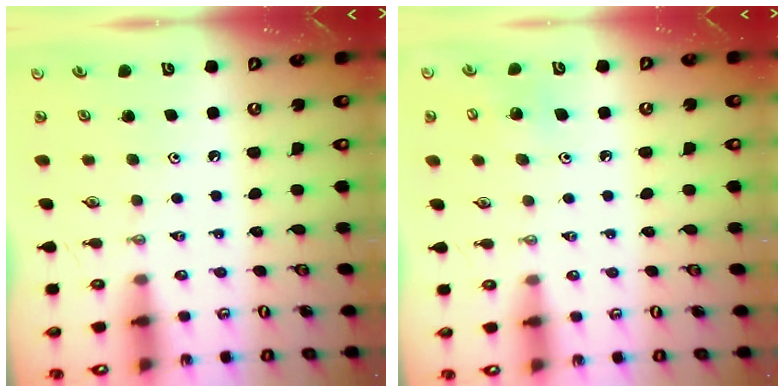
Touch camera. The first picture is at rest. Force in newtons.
{"total": 7.0, "press": 6.9, "slide": 0.8}